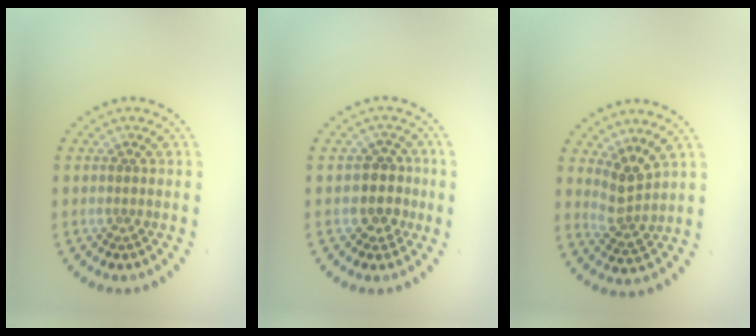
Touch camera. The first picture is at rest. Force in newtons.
{"total": 2.6, "press": 2.3, "slide": 1.2}
{"total": 2.6, "press": 2.0, "slide": 1.7}